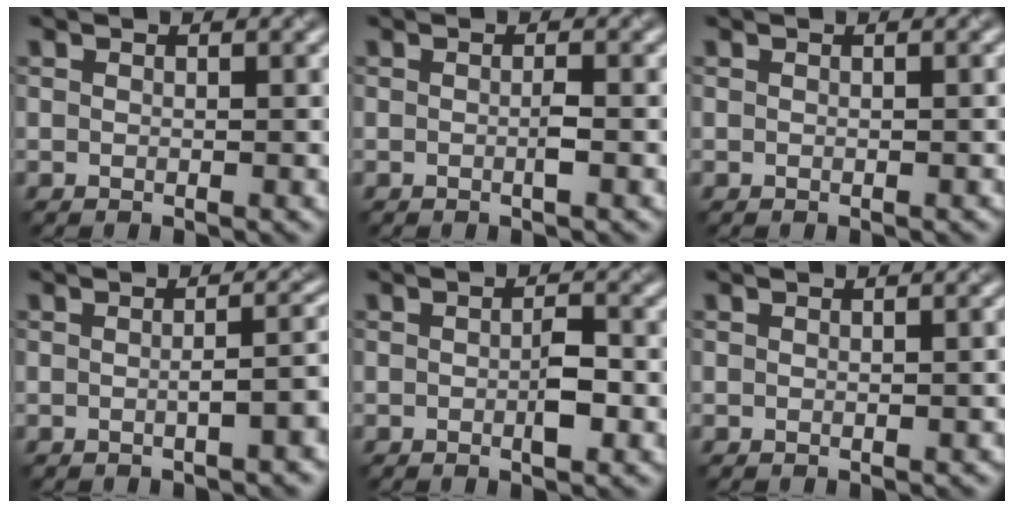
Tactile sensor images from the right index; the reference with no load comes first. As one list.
[{"total": 0.9, "force": [-0.3, 0.0, 0.8], "torque": [-0.015, -0.001, -0.006]}, {"total": 0.0}, {"total": 3.6, "force": [-0.8, 1.2, 3.3], "torque": [-0.037, 0.005, -0.009]}, {"total": 2.1, "force": [-0.6, 0.7, 1.9], "torque": [-0.033, -0.003, -0.012]}, {"total": 0.6, "force": [-0.2, 0.2, 0.5], "torque": [-0.006, 0.000, 0.001]}]